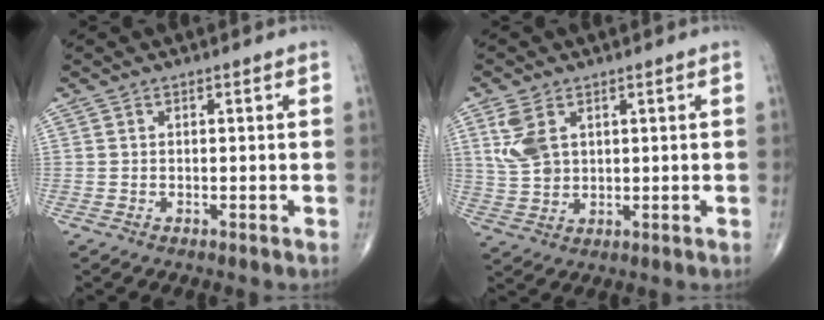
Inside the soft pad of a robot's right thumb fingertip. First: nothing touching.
{"total": 6.6, "force": [2.6, 4.2, 4.4], "torque": [-0.091, -0.006, 0.060]}